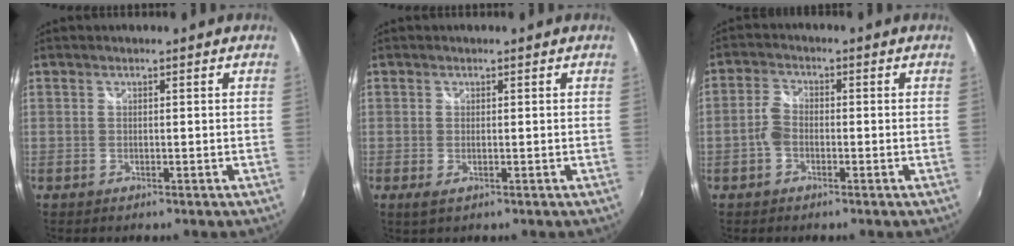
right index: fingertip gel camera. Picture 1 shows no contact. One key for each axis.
{"total": 1.7, "fx": -0.4, "fy": 0.5, "fz": 1.6, "tx": -0.030, "ty": -0.006, "tz": -0.005}
{"total": 3.4, "fx": -1.3, "fy": 2.2, "fz": 2.2, "tx": -0.049, "ty": 0.009, "tz": -0.027}